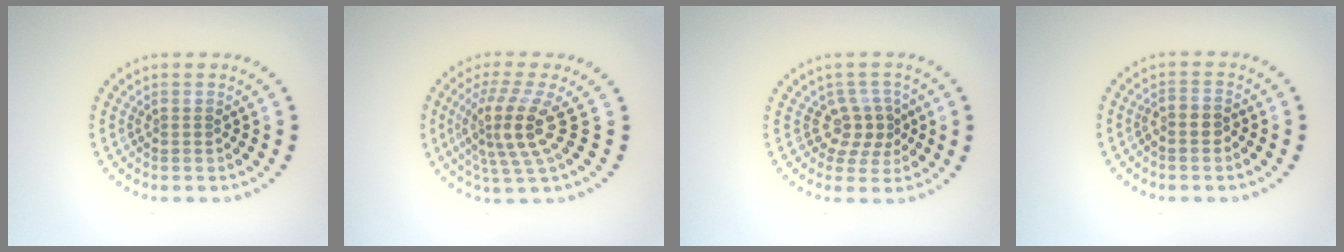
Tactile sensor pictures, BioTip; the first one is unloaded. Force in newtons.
{"total": 4.4, "press": 3.2, "slide": 3.0}
{"total": 2.8, "press": 2.2, "slide": 1.8}
{"total": 1.2, "press": 0.9, "slide": 0.7}